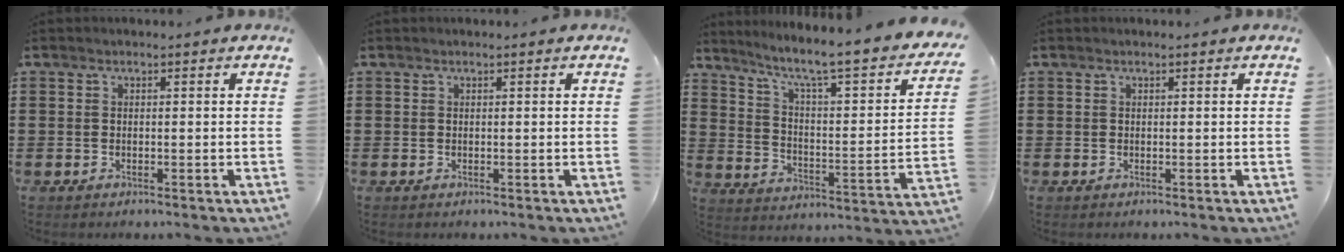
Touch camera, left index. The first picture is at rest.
{"total": 0.0}
{"total": 6.2, "force": [4.4, 0.4, 4.4], "torque": [-0.105, -0.040, 0.060]}
{"total": 0.0}